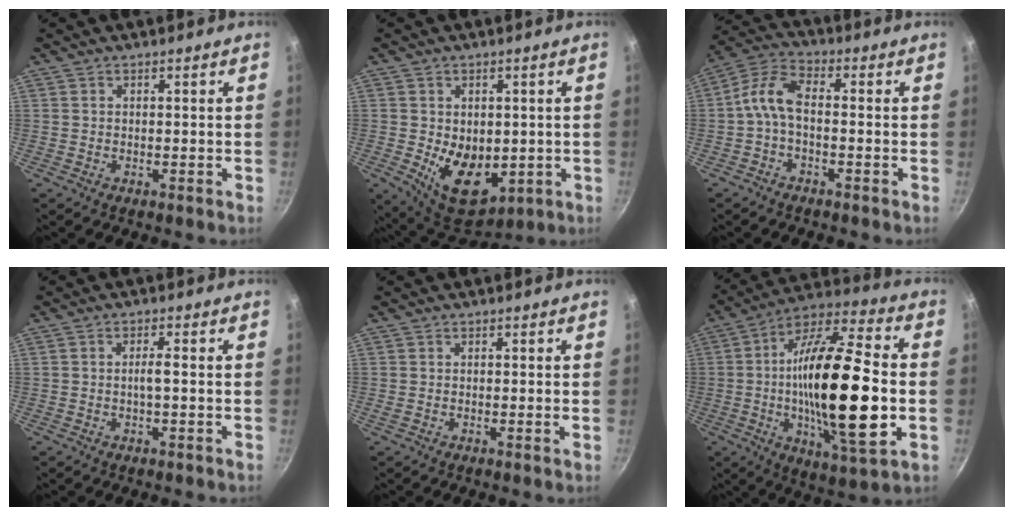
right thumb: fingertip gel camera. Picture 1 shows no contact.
{"total": 11.7, "force": [-1.3, 7.9, 8.5], "torque": [-0.099, -0.022, 0.003]}
{"total": 7.0, "force": [-1.4, 3.4, 6.0], "torque": [-0.135, 0.032, -0.042]}
{"total": 2.0, "force": [-0.3, 0.2, 2.0], "torque": [-0.041, 0.009, -0.006]}
{"total": 1.0, "force": [-0.1, -0.2, 1.0], "torque": [-0.017, -0.003, -0.003]}
{"total": 27.9, "force": [-2.5, 8.6, 26.5], "torque": [-0.461, 0.011, -0.048]}